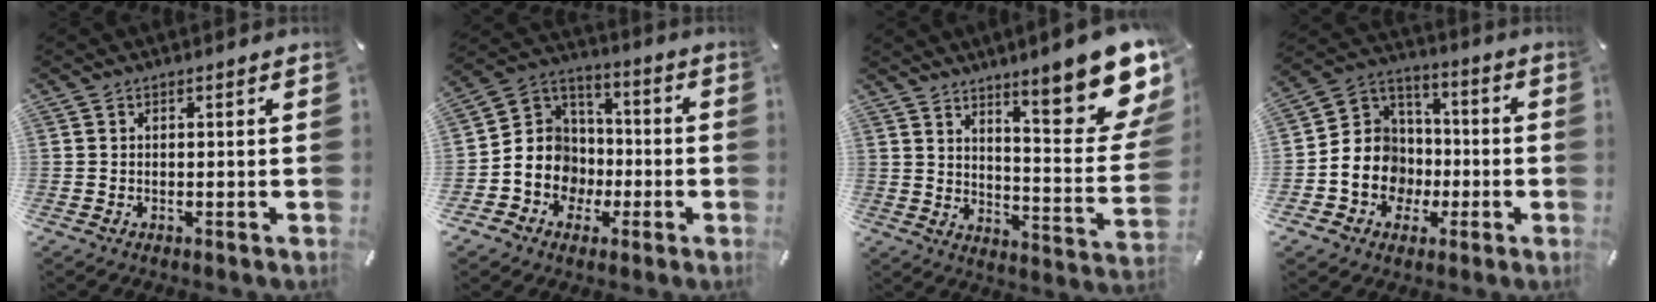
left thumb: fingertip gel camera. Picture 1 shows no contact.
{"total": 12.1, "force": [-3.9, 11.2, 2.3], "torque": [-0.050, 0.013, -0.069]}
{"total": 19.4, "force": [12.8, 5.0, 13.8], "torque": [-0.183, -0.103, 0.203]}
{"total": 13.1, "force": [-3.6, 12.1, 3.3], "torque": [-0.063, 0.016, -0.061]}